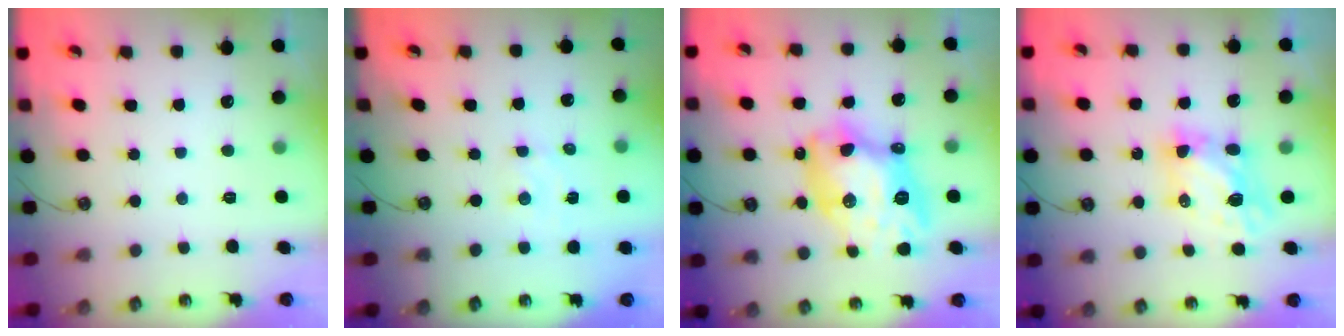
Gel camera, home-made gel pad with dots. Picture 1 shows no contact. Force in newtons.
{"total": 2.0, "press": 2.0, "slide": 0.4}
{"total": 15.9, "press": 15.8, "slide": 1.9}
{"total": 6.9, "press": 6.8, "slide": 0.6}